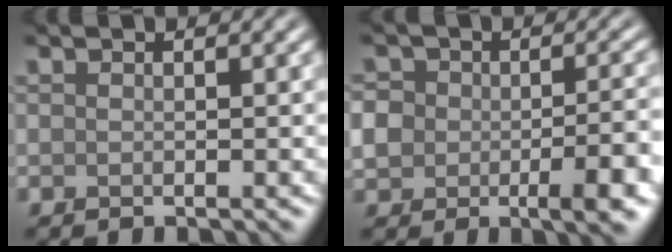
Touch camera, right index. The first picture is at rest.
{"total": 6.5, "force": [-2.3, 4.0, 4.7], "torque": [-0.069, -0.002, -0.044]}